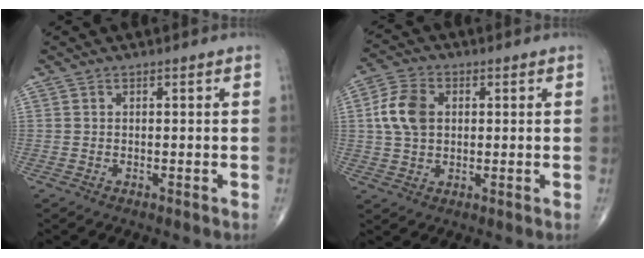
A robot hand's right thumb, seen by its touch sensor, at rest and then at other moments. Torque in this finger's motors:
{"motor_torque": [0.01, 0.06, 0.19, -0.03, 0.04]}